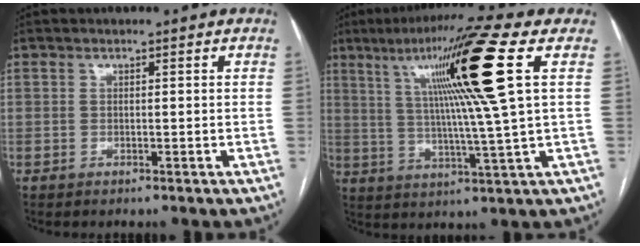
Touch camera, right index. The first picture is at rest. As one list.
[{"total": 16.3, "force": [5.8, -2.4, 15.1], "torque": [-0.246, 0.014, 0.092]}]